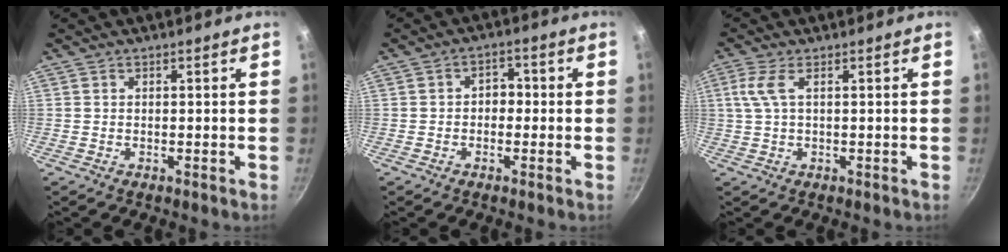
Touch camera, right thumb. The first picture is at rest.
{"total": 3.3, "force": [-0.4, 2.5, 2.1], "torque": [-0.008, 0.011, -0.012]}
{"total": 4.0, "force": [0.9, 1.2, 3.7], "torque": [-0.092, 0.008, 0.020]}